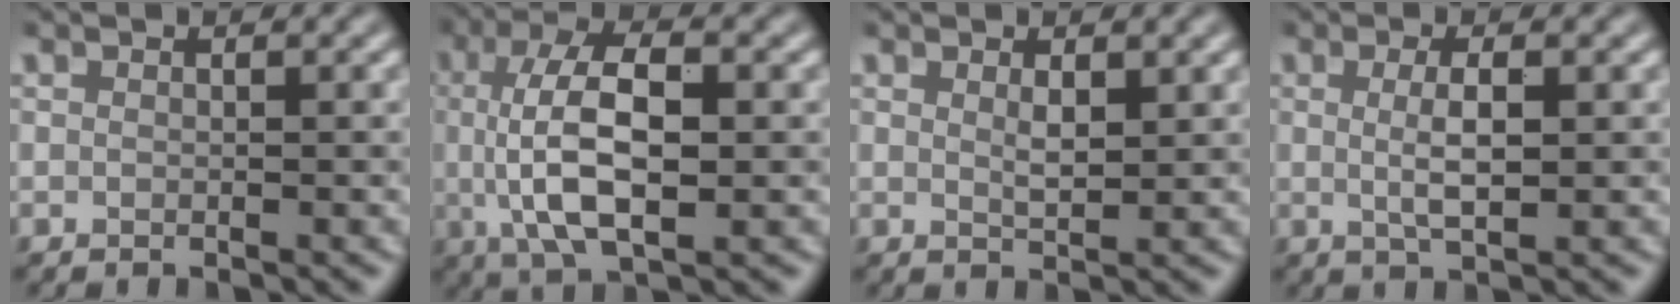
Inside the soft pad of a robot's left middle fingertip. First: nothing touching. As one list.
[{"total": 8.6, "force": [0.3, 3.5, 7.9], "torque": [-0.147, 0.008, -0.001]}, {"total": 1.4, "force": [0.7, 0.4, 1.1], "torque": [-0.022, -0.005, 0.014]}, {"total": 2.9, "force": [0.3, 0.7, 2.8], "torque": [-0.052, 0.000, 0.005]}]